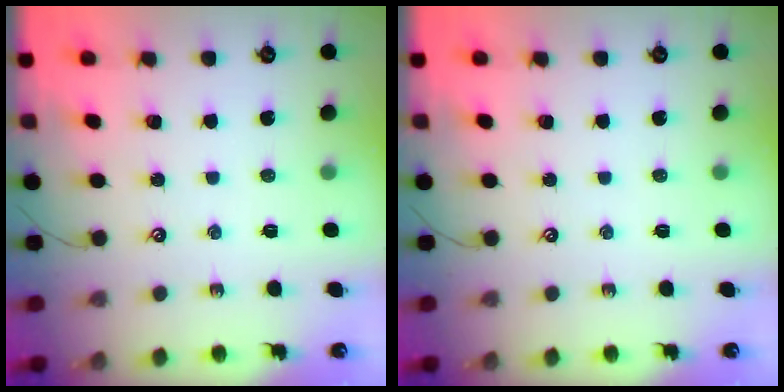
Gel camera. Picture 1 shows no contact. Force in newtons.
{"total": 0.0}